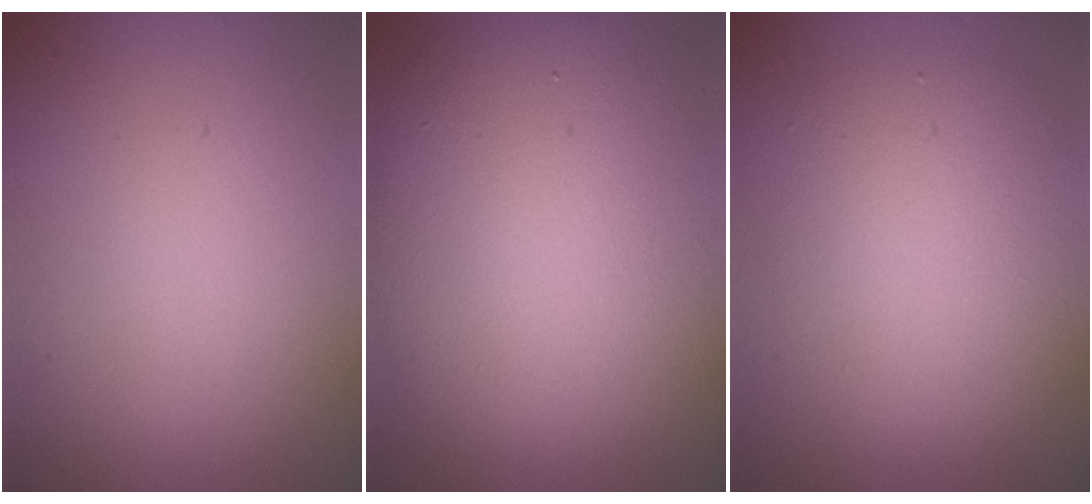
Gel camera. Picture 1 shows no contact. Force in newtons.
{"total": 12.7, "press": 12.7, "slide": 0.6}
{"total": 5.6, "press": 5.6, "slide": 0.3}